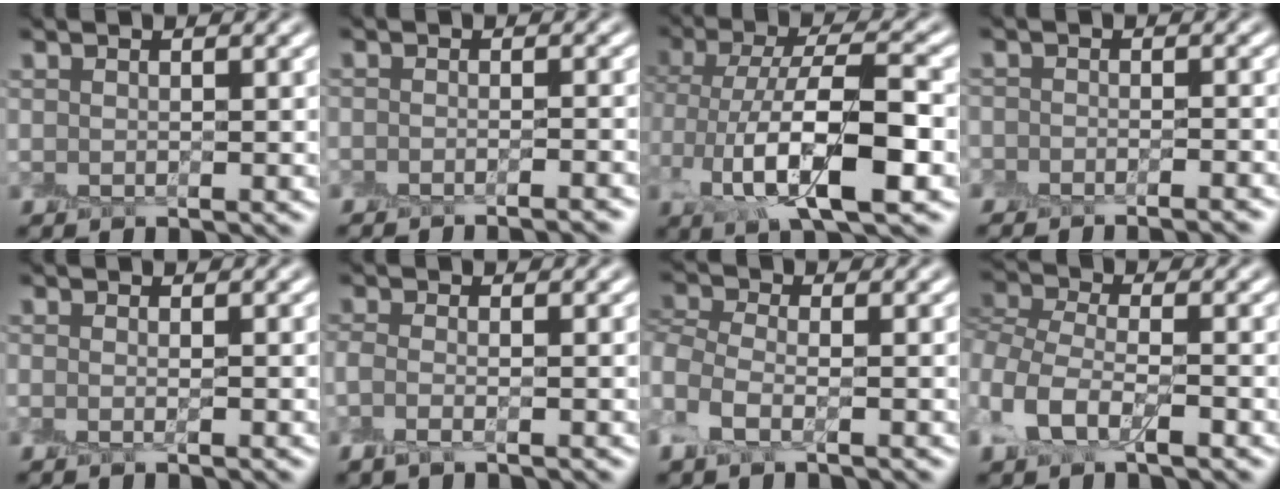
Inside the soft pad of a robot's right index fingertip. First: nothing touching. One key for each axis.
{"total": 3.3, "fx": -3.1, "fy": 0.4, "fz": 1.1, "tx": -0.007, "ty": 0.011, "tz": -0.035}
{"total": 10.2, "fx": -2.7, "fy": 4.4, "fz": 8.8, "tx": -0.166, "ty": 0.000, "tz": -0.047}
{"total": 5.0, "fx": -4.6, "fy": 1.5, "fz": 1.1, "tx": 0.006, "ty": 0.002, "tz": -0.053}
{"total": 0.6, "fx": -0.3, "fy": -0.1, "fz": 0.5, "tx": -0.012, "ty": -0.005, "tz": -0.006}
{"total": 1.6, "fx": -0.7, "fy": 0.4, "fz": 1.3, "tx": -0.034, "ty": -0.009, "tz": -0.018}
{"total": 3.3, "fx": -0.7, "fy": 2.1, "fz": 2.5, "tx": -0.059, "ty": 0.002, "tz": -0.029}
{"total": 5.4, "fx": -2.1, "fy": 3.1, "fz": 4.0, "tx": -0.095, "ty": 0.000, "tz": -0.050}